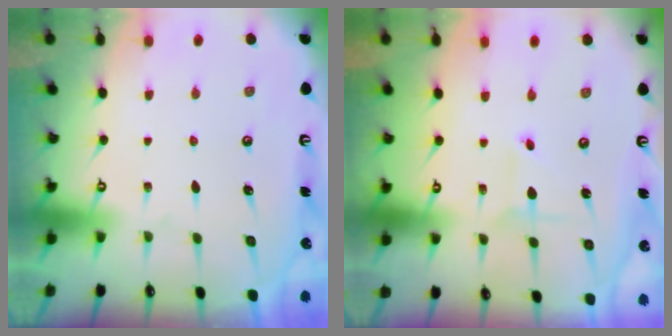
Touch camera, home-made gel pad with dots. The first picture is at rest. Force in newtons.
{"total": 0.7, "press": 0.7, "slide": 0.0}